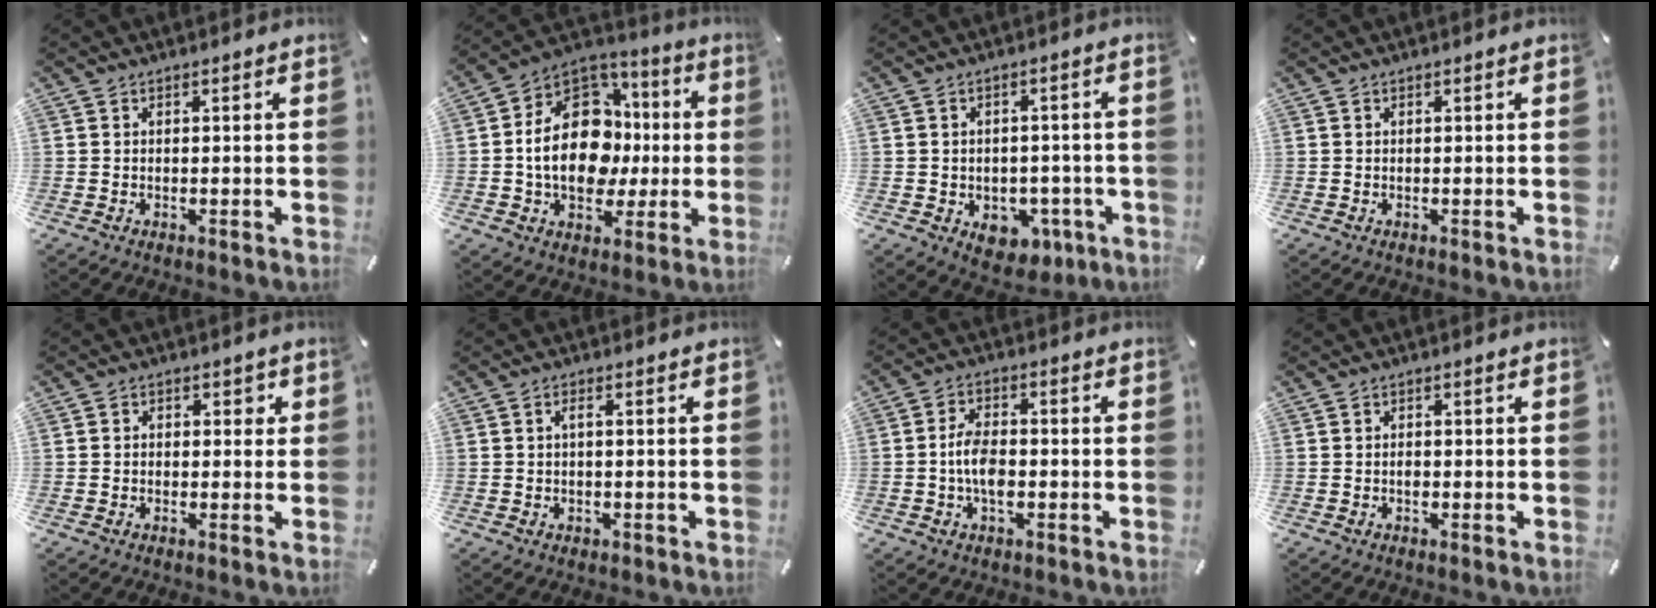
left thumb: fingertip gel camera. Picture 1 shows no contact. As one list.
[{"total": 19.2, "force": [-1.2, 14.6, 12.4], "torque": [-0.232, 0.008, -0.020]}, {"total": 6.9, "force": [-2.0, 5.7, 3.4], "torque": [-0.026, 0.010, -0.031]}, {"total": 0.0}, {"total": 2.3, "force": [-0.5, 1.9, 1.2], "torque": [-0.008, 0.006, -0.017]}, {"total": 2.0, "force": [0.1, 0.9, 1.7], "torque": [-0.034, 0.004, 0.000]}, {"total": 6.4, "force": [-1.4, 3.5, 5.2], "torque": [-0.108, 0.008, -0.028]}, {"total": 1.3, "force": [-0.3, 0.8, 0.9], "torque": [-0.019, 0.001, -0.007]}]